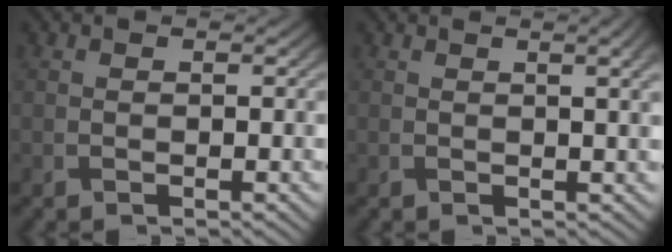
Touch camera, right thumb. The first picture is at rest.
{"total": 3.5, "force": [1.2, 0.8, 3.2], "torque": [-0.042, 0.006, 0.016]}